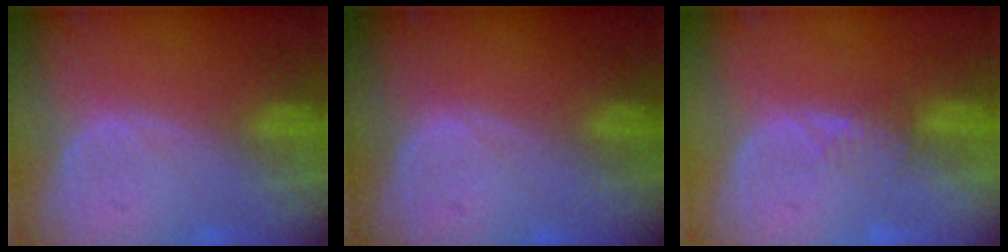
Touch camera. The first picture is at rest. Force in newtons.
{"total": 0.0}
{"total": 1.6, "press": 1.6, "slide": 0.2}